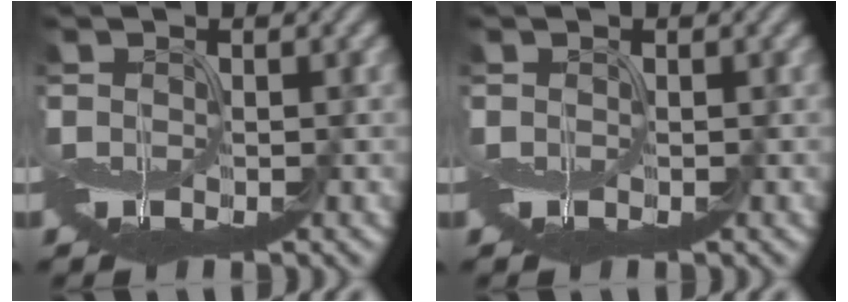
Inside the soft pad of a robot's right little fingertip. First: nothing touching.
{"total": 0.0}